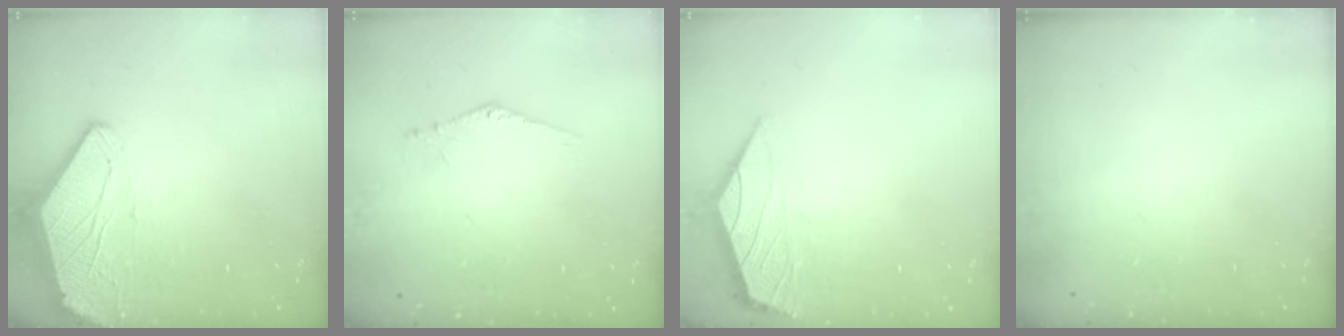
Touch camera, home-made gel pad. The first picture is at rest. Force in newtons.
{"total": 0.8, "press": 0.7, "slide": 0.1}
{"total": 0.8, "press": 0.6, "slide": 0.6}
{"total": 0.0}